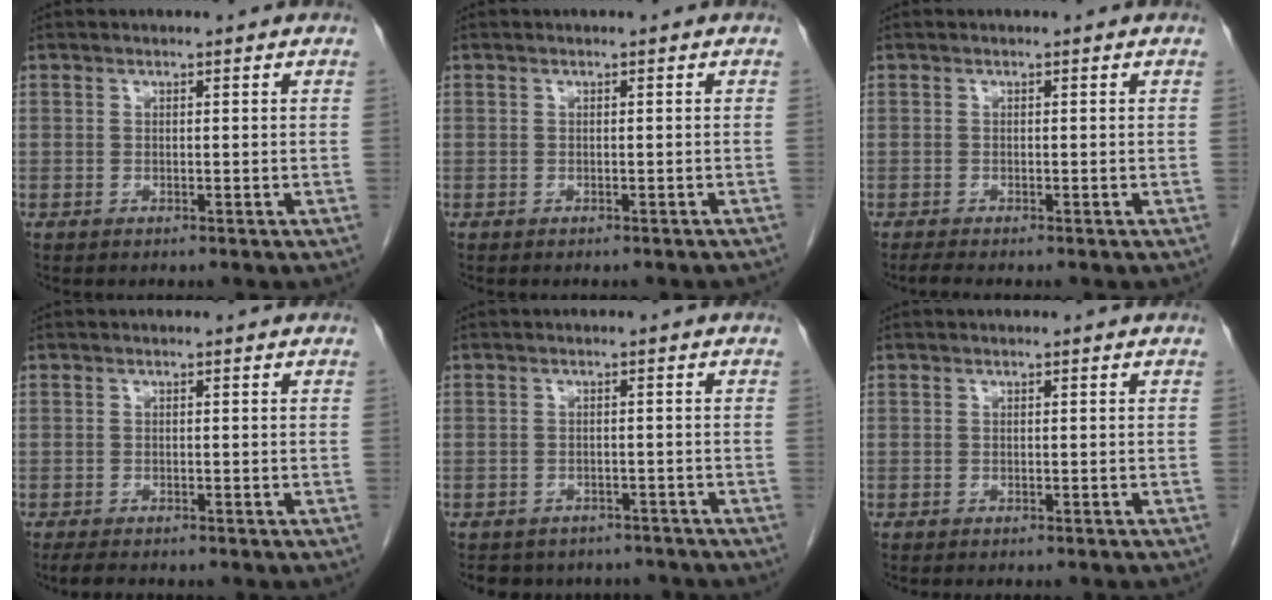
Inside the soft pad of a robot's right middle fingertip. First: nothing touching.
{"total": 3.2, "force": [-2.9, 0.7, 1.1], "torque": [-0.017, -0.009, -0.031]}
{"total": 1.1, "force": [-1.0, -0.2, 0.6], "torque": [-0.019, -0.004, -0.019]}
{"total": 2.7, "force": [-2.2, 0.7, 1.4], "torque": [-0.029, -0.009, -0.030]}
{"total": 7.9, "force": [-7.0, 3.7, 0.9], "torque": [-0.009, 0.012, -0.078]}
{"total": 1.9, "force": [-1.7, 0.0, 0.8], "torque": [-0.014, 0.000, -0.019]}